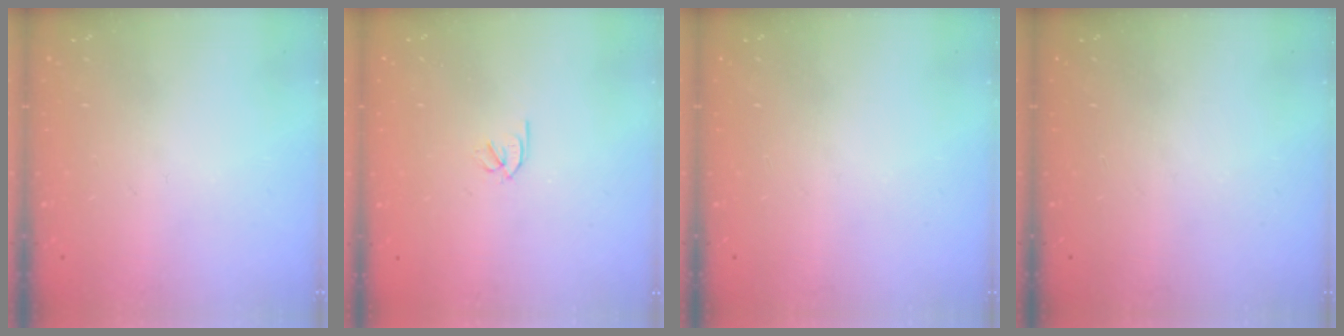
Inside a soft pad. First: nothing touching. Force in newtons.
{"total": 1.8, "press": 1.7, "slide": 0.5}
{"total": 0.0}
{"total": 0.0}